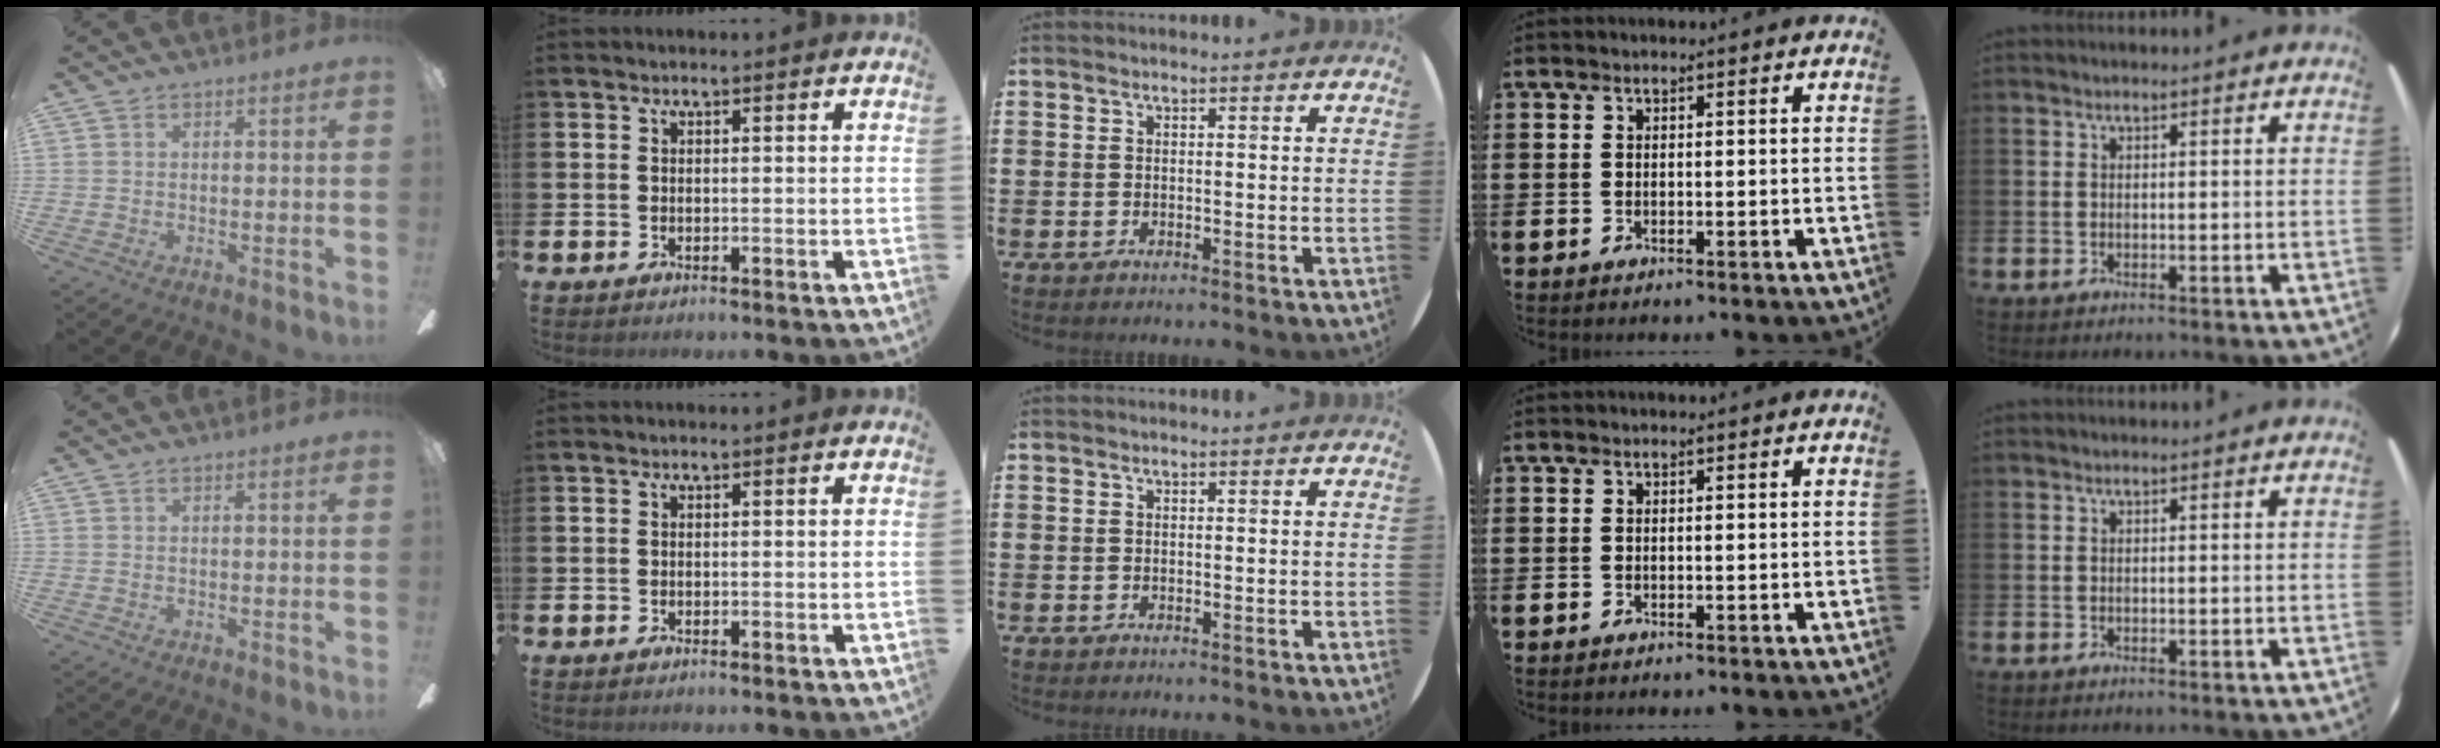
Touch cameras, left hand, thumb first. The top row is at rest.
{}